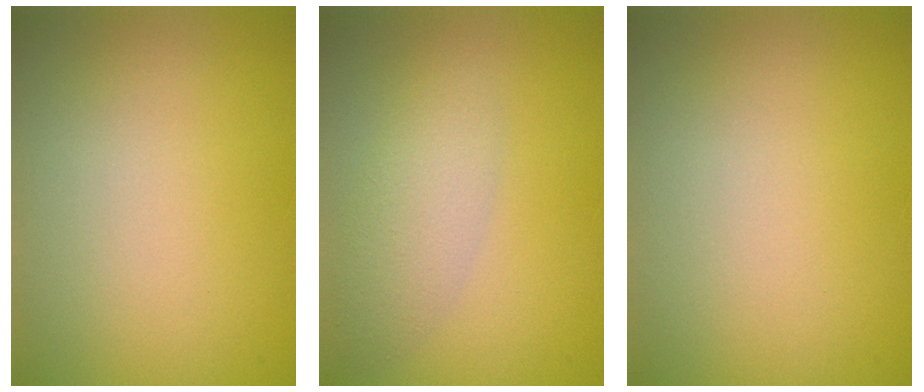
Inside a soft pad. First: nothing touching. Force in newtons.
{"total": 2.8, "press": 2.8, "slide": 0.2}
{"total": 0.0}